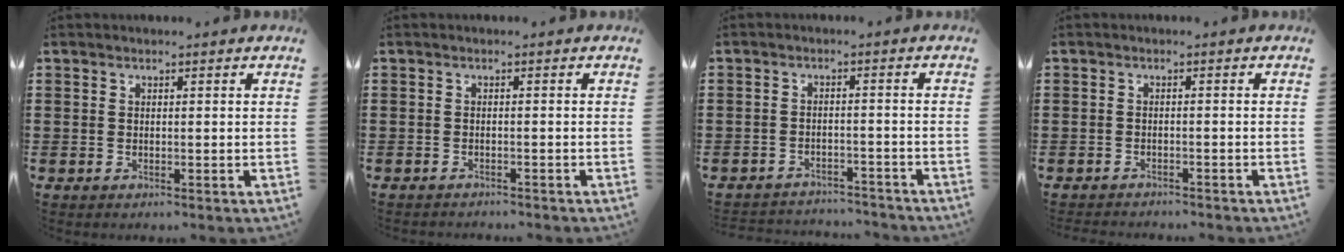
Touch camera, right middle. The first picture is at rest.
{"total": 0.8, "force": [-0.8, 0.0, 0.0], "torque": [-0.002, 0.001, -0.017]}
{"total": 3.1, "force": [-3.0, 0.4, -0.4], "torque": [-0.002, 0.001, -0.067]}
{"total": 1.6, "force": [-1.6, 0.2, -0.2], "torque": [0.000, 0.003, -0.037]}